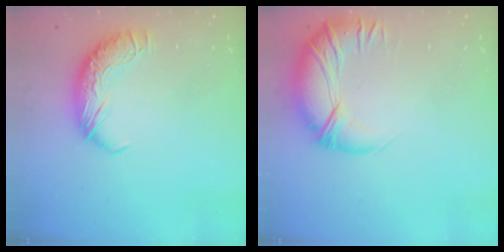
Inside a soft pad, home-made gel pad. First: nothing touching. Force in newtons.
{"total": 2.9, "press": 0.2, "slide": 2.9}